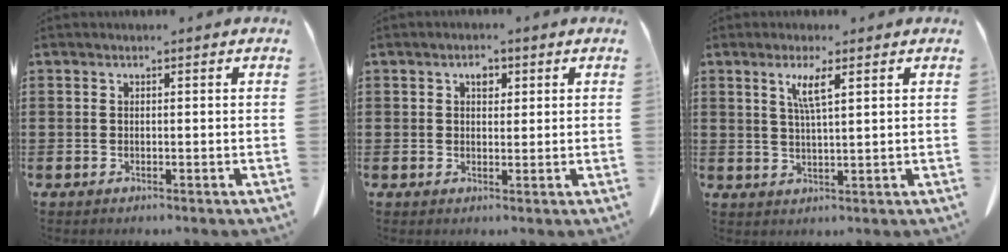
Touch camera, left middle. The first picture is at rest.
{"total": 2.2, "force": [1.0, 1.3, 1.4], "torque": [-0.017, 0.000, 0.014]}
{"total": 4.0, "force": [1.9, 0.4, 3.5], "torque": [-0.074, 0.002, 0.031]}